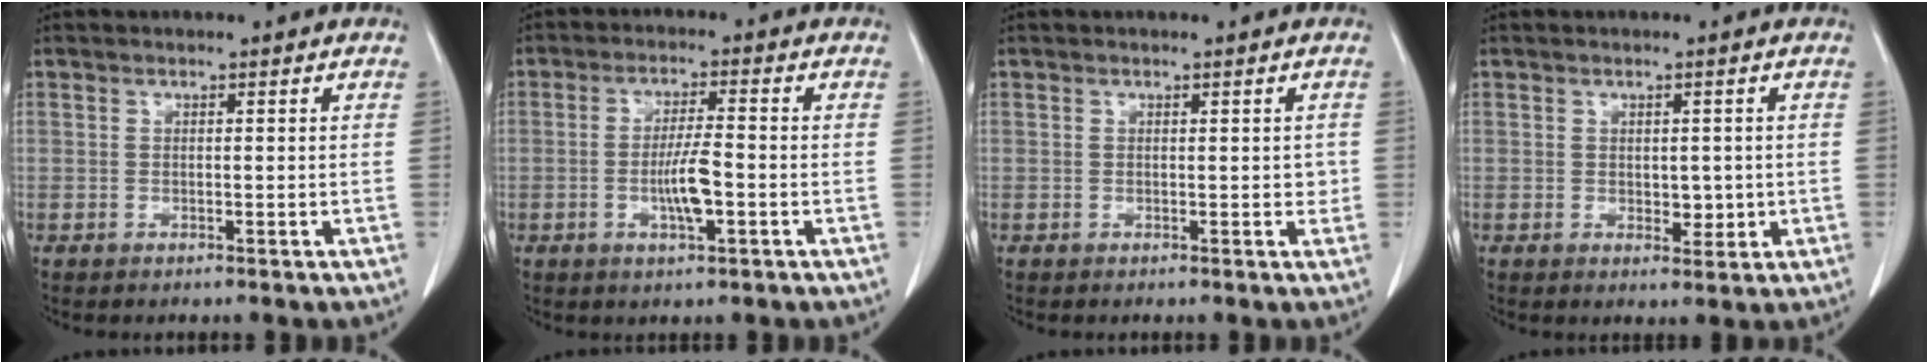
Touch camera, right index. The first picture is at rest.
{"total": 5.6, "force": [-1.5, 0.8, 5.4], "torque": [-0.104, -0.002, -0.025]}
{"total": 1.4, "force": [0.1, 0.9, 1.1], "torque": [-0.010, 0.002, 0.002]}
{"total": 2.8, "force": [-0.2, 1.8, 2.2], "torque": [-0.025, -0.002, 0.005]}